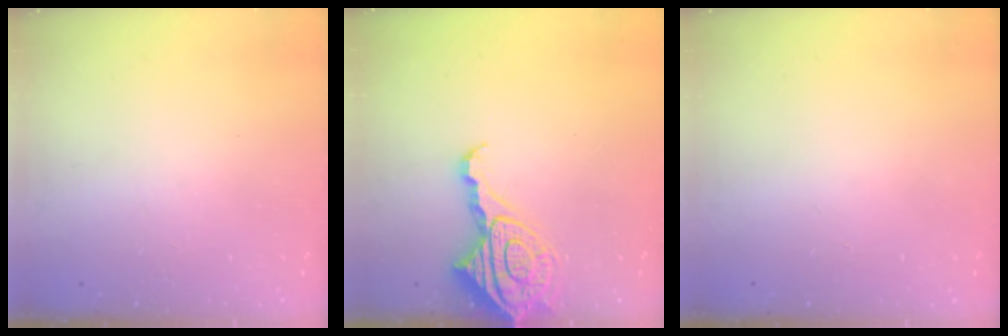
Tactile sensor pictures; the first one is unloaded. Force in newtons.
{"total": 13.3, "press": 13.3, "slide": 1.3}
{"total": 0.0}